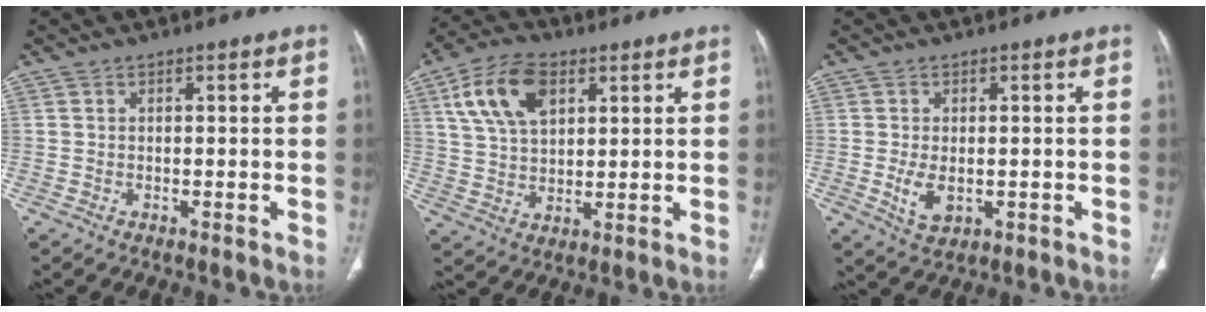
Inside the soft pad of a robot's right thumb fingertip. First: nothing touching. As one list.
[{"total": 12.6, "force": [5.2, 7.4, 8.8], "torque": [-0.154, -0.004, 0.097]}, {"total": 4.5, "force": [-0.7, 2.7, 3.5], "torque": [-0.065, -0.008, -0.003]}]